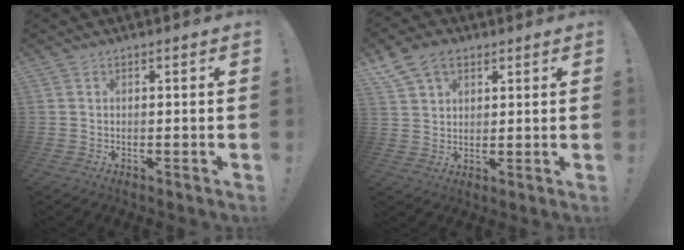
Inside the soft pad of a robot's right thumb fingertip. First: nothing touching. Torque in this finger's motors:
{"motor_torque": [0.02, 0.03, 0.26, 0.22, 0.00]}